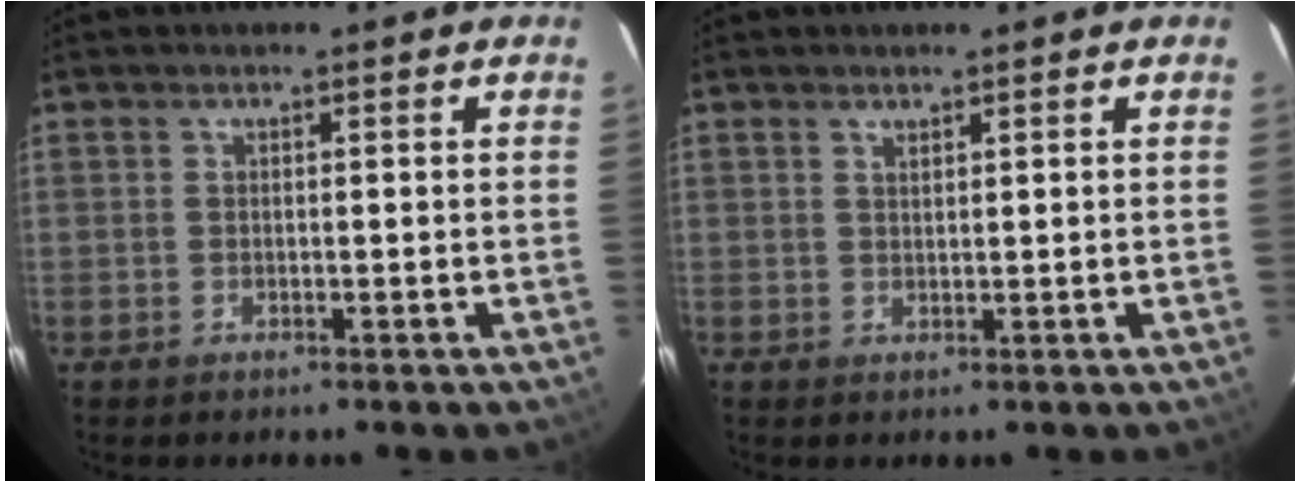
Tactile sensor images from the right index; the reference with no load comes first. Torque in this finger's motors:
{"motor_torque": [-0.12, 0.18, 0.01, 0.00]}